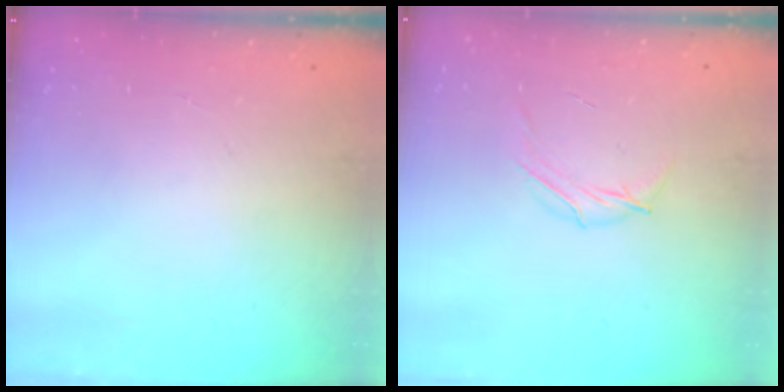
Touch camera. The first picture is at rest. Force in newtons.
{"total": 5.2, "press": 5.1, "slide": 1.0}